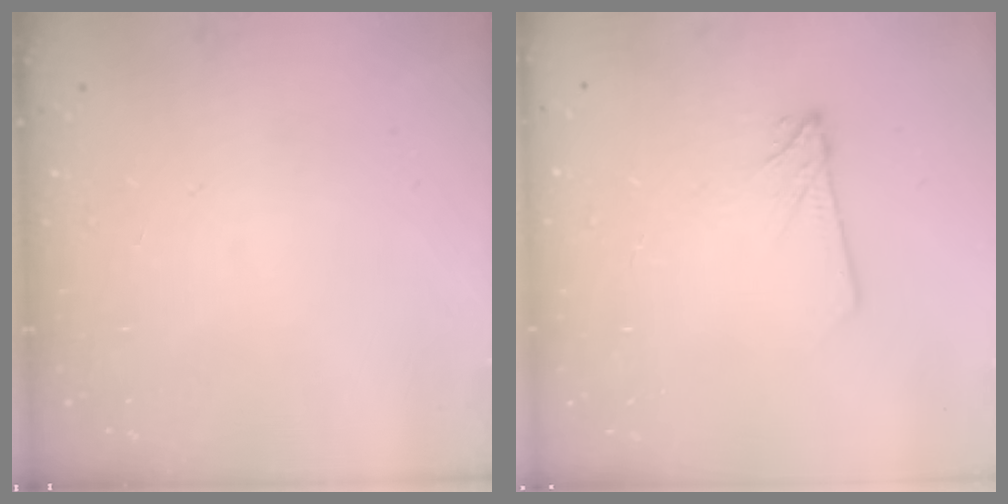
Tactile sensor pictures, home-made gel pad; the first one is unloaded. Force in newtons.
{"total": 3.8, "press": 3.7, "slide": 0.6}